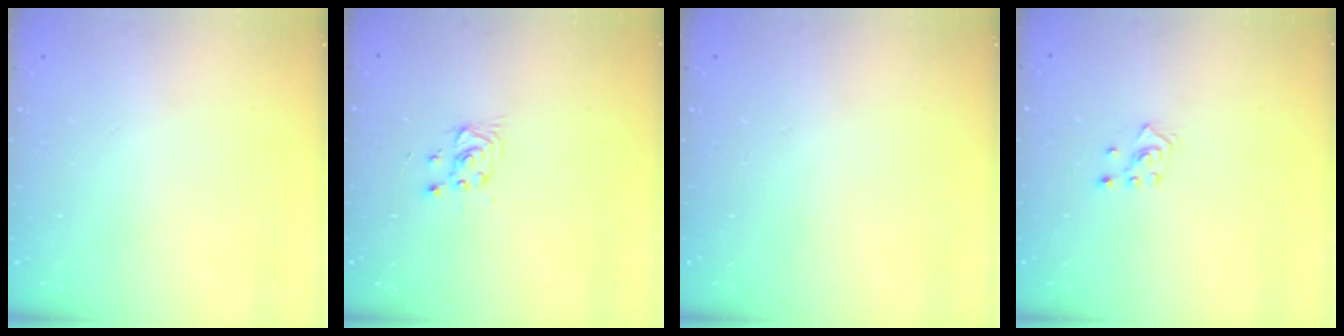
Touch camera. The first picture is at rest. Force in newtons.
{"total": 2.8, "press": 2.8, "slide": 0.4}
{"total": 0.0}
{"total": 2.8, "press": 2.7, "slide": 0.7}